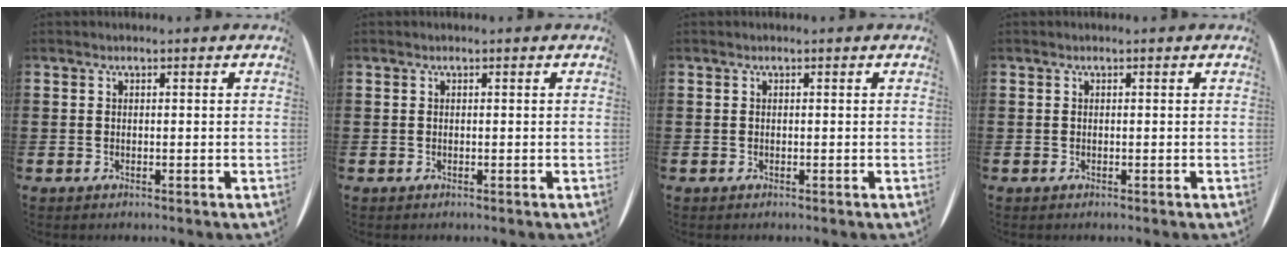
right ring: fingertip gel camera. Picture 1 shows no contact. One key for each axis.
{"total": 0.0}
{"total": 0.0}
{"total": 0.0}